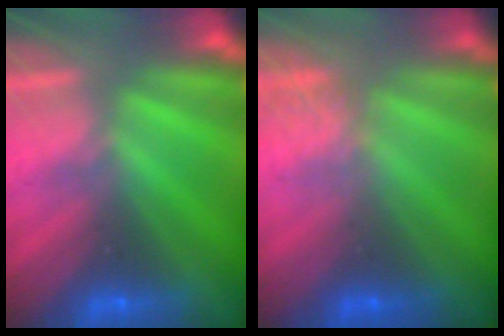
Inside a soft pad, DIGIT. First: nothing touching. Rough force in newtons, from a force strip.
{"total": 1.8}